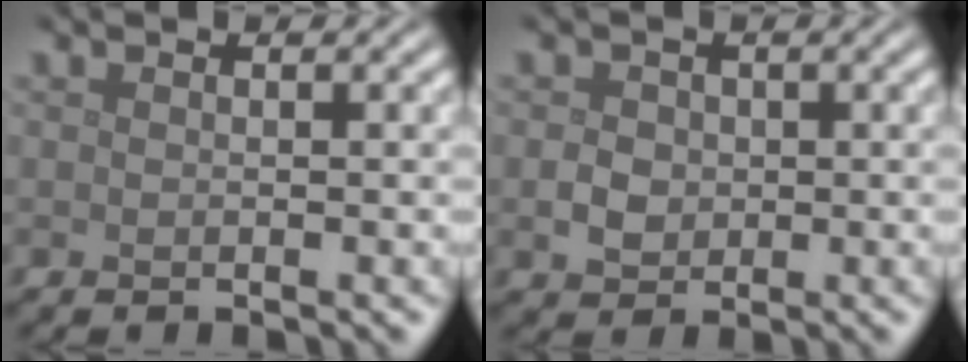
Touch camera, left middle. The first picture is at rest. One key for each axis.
{"total": 1.9, "fx": 0.0, "fy": 1.7, "fz": 0.8, "tx": -0.012, "ty": -0.003, "tz": -0.002}